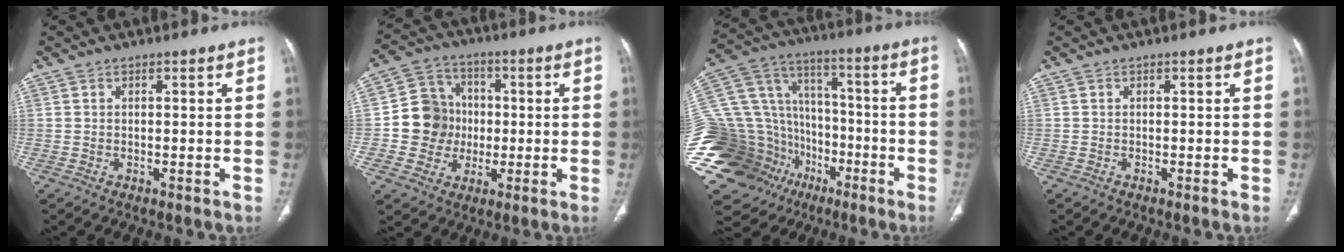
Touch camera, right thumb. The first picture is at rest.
{"total": 10.7, "force": [-0.2, 10.4, 2.4], "torque": [0.000, 0.023, -0.007]}
{"total": 36.9, "force": [-14.8, 27.8, 19.3], "torque": [-0.485, 0.083, -0.241]}
{"total": 1.0, "force": [0.3, 0.2, -0.9], "torque": [0.017, 0.001, 0.004]}